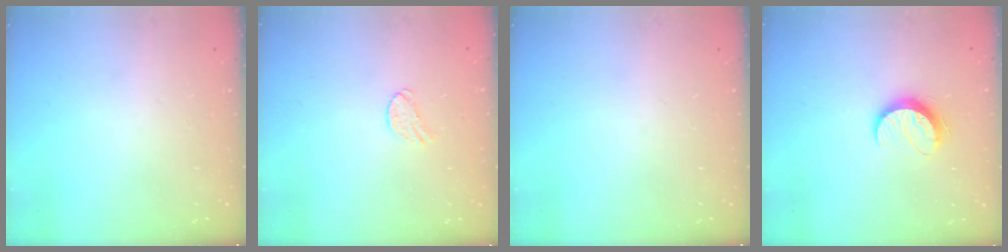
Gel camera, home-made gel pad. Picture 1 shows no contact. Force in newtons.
{"total": 7.1, "press": 7.1, "slide": 0.5}
{"total": 0.0}
{"total": 8.9, "press": 8.9, "slide": 0.3}